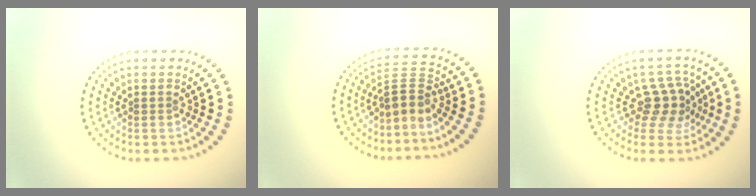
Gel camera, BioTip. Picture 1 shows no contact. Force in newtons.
{"total": 2.8, "press": 1.9, "slide": 2.1}
{"total": 3.4, "press": 2.9, "slide": 1.9}